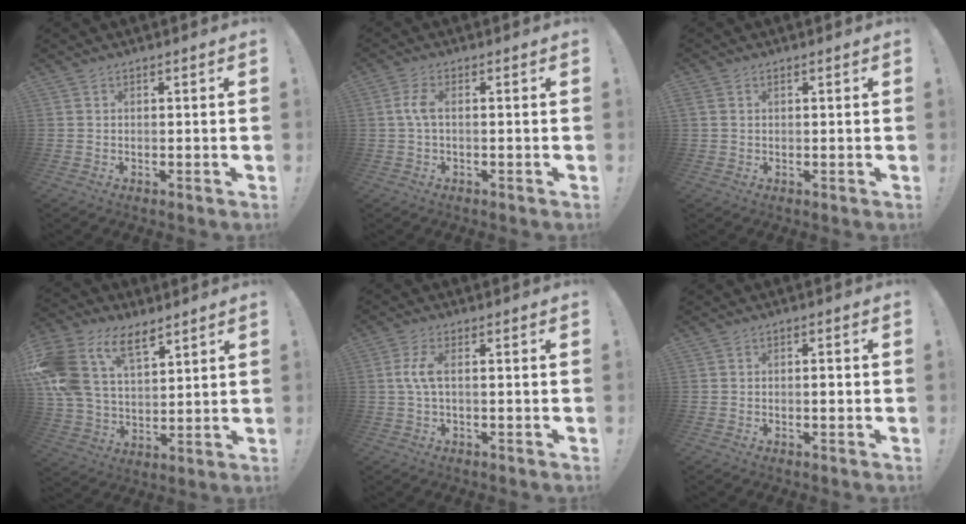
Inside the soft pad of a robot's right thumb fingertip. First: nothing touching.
{"total": 4.2, "force": [0.0, 1.5, 3.9], "torque": [-0.082, 0.009, -0.001]}
{"total": 1.6, "force": [0.7, 1.1, 0.8], "torque": [-0.022, 0.005, 0.015]}
{"total": 17.6, "force": [9.5, 10.8, 10.1], "torque": [-0.209, -0.047, 0.177]}
{"total": 5.0, "force": [0.4, 1.5, 4.8], "torque": [-0.099, 0.001, 0.006]}
{"total": 1.3, "force": [-0.4, 0.6, 1.1], "torque": [-0.012, 0.000, -0.010]}